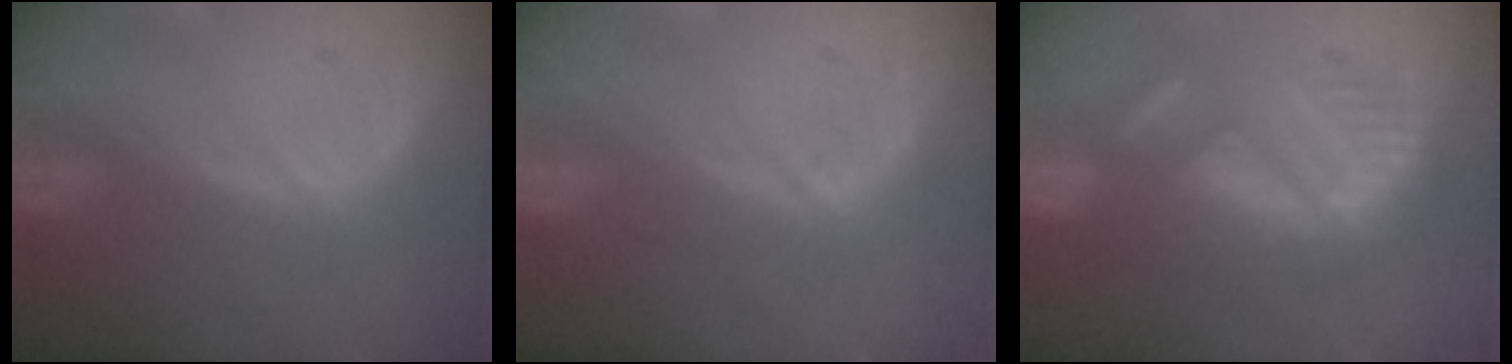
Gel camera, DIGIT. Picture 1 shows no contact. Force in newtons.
{"total": 0.9, "press": 0.8, "slide": 0.2}
{"total": 9.2, "press": 8.0, "slide": 4.6}